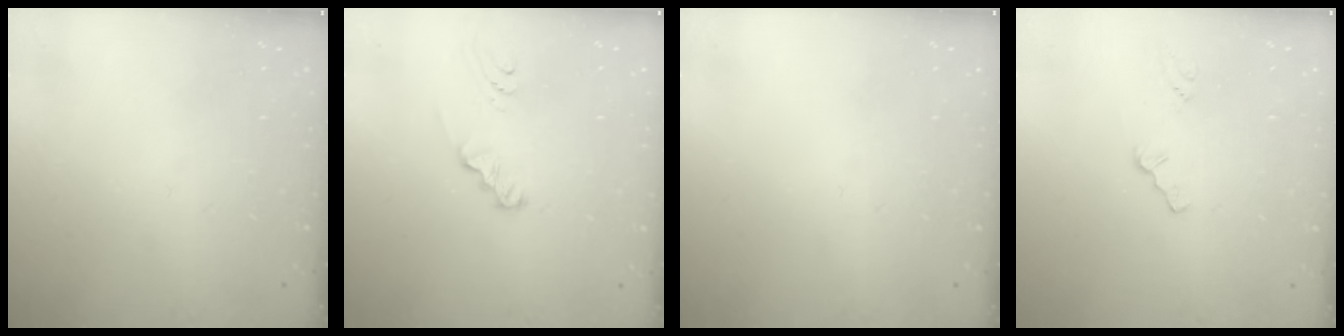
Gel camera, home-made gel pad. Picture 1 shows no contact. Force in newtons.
{"total": 4.3, "press": 2.1, "slide": 3.8}
{"total": 0.0}
{"total": 0.5, "press": 0.5, "slide": 0.1}